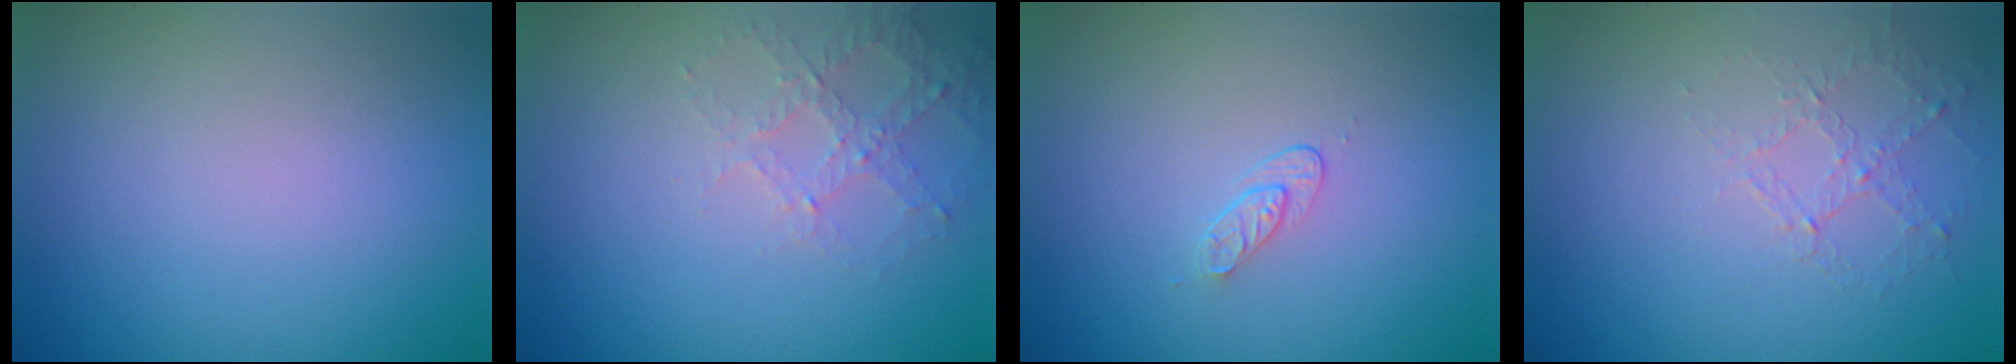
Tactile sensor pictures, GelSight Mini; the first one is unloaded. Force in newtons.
{"total": 2.6, "press": 2.5, "slide": 0.8}
{"total": 1.2, "press": 0.6, "slide": 1.0}
{"total": 1.1, "press": 0.5, "slide": 1.0}